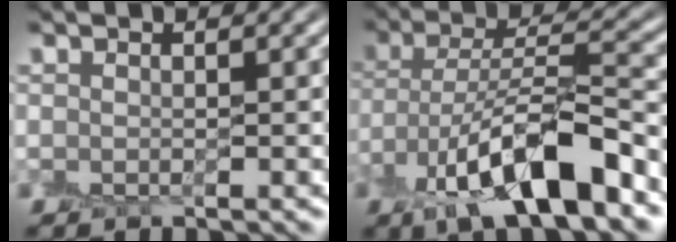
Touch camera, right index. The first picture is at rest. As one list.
[{"total": 10.2, "force": [-5.3, 3.6, 7.9], "torque": [-0.141, 0.007, -0.096]}]